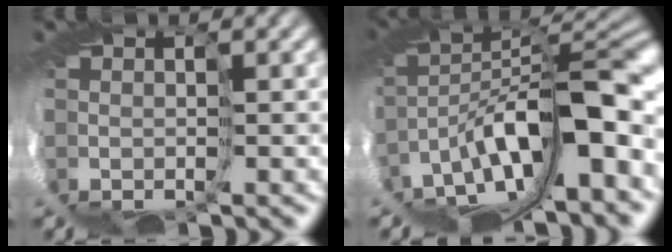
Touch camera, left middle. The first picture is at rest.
{"total": 9.0, "force": [-3.6, 2.3, 8.0], "torque": [-0.130, 0.017, -0.059]}